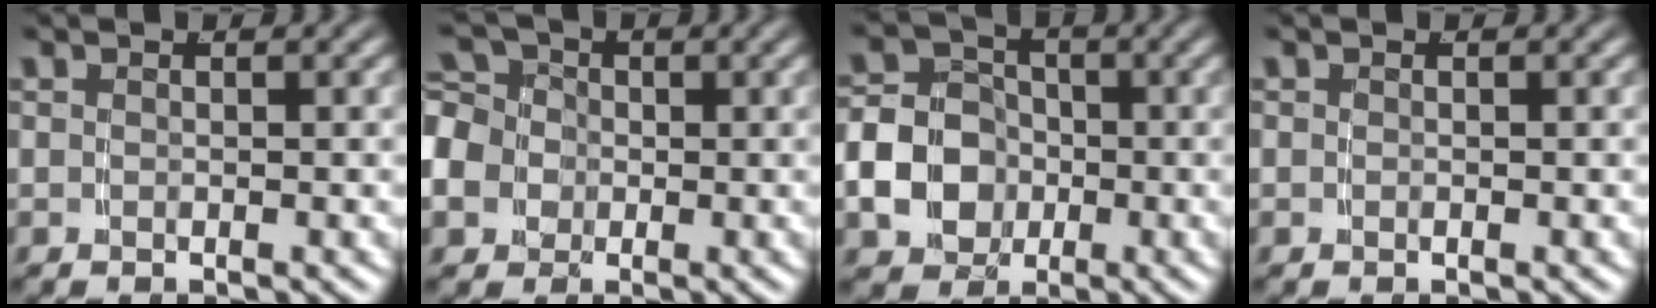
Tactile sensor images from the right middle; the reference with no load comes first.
{"total": 8.4, "force": [-0.5, 7.6, 3.5], "torque": [-0.089, -0.027, -0.011]}
{"total": 9.2, "force": [-1.9, 8.2, 3.9], "torque": [-0.086, -0.026, -0.033]}
{"total": 0.0}